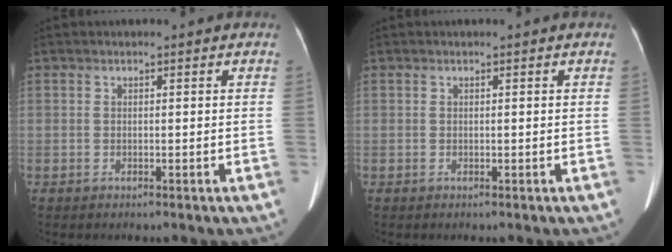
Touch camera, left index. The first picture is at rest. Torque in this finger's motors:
{"motor_torque": [0.00, 0.02, 0.00, 0.00]}